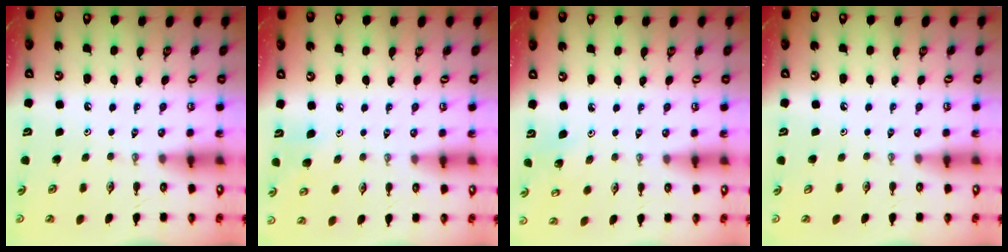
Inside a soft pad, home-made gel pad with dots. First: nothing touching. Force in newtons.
{"total": 6.8, "press": 6.6, "slide": 1.5}
{"total": 2.7, "press": 2.7, "slide": 0.2}
{"total": 0.7, "press": 0.1, "slide": 0.7}